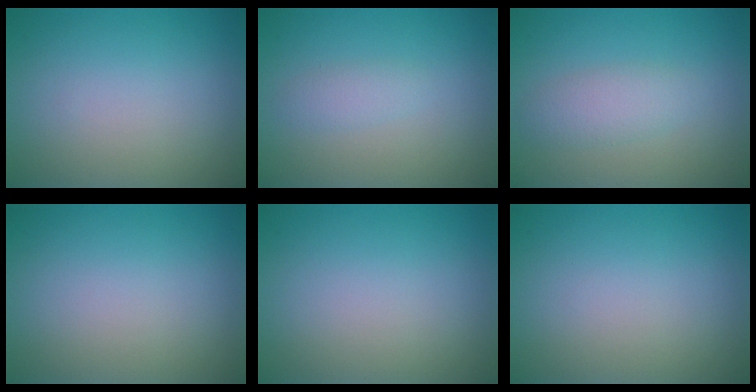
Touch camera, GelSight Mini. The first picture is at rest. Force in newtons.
{"total": 1.3, "press": 1.3, "slide": 0.1}
{"total": 2.3, "press": 2.3, "slide": 0.0}
{"total": 0.0}
{"total": 0.0}
{"total": 0.0}